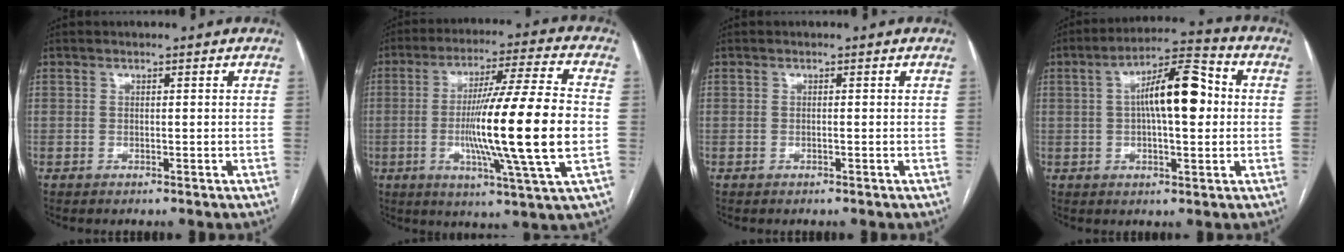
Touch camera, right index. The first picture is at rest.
{"total": 19.0, "force": [-2.2, -0.9, 18.8], "torque": [-0.322, -0.013, -0.047]}
{"total": 0.0}
{"total": 11.4, "force": [1.1, 3.0, 10.9], "torque": [-0.188, 0.029, 0.014]}